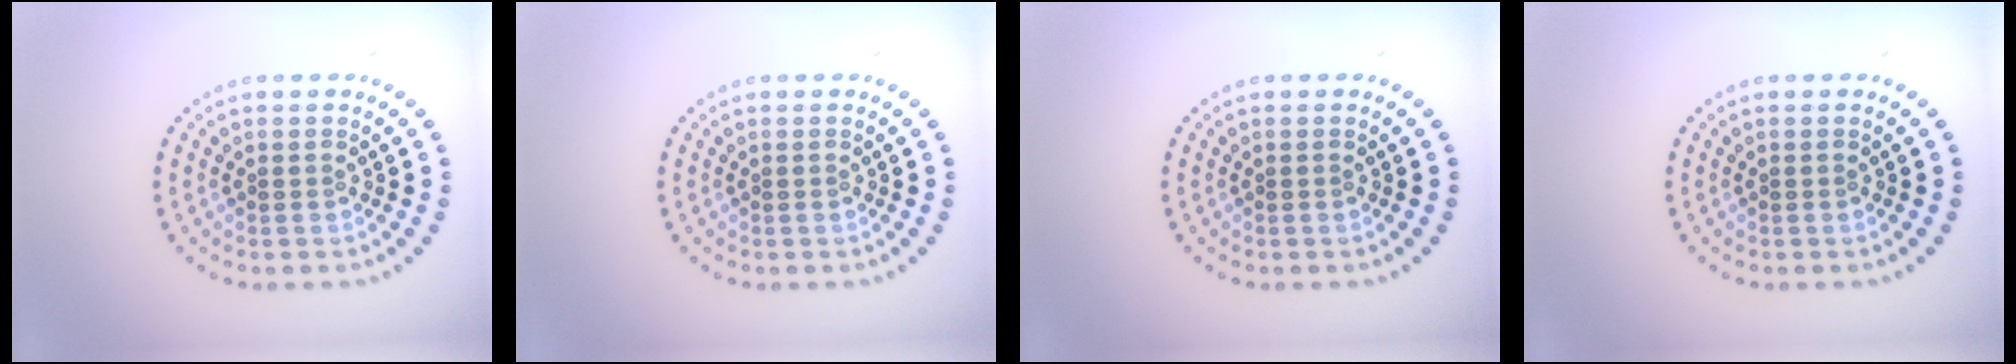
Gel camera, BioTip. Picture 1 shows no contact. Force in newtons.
{"total": 0.0}
{"total": 0.0}
{"total": 0.0}